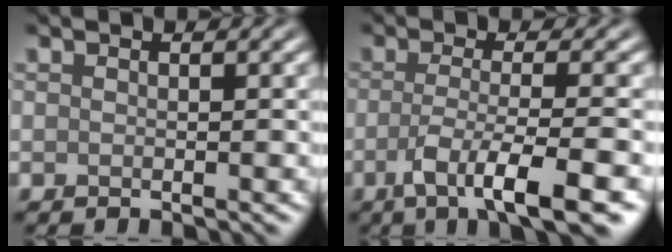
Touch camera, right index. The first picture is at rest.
{"total": 6.8, "force": [-2.7, 1.4, 6.1], "torque": [-0.100, -0.010, -0.052]}